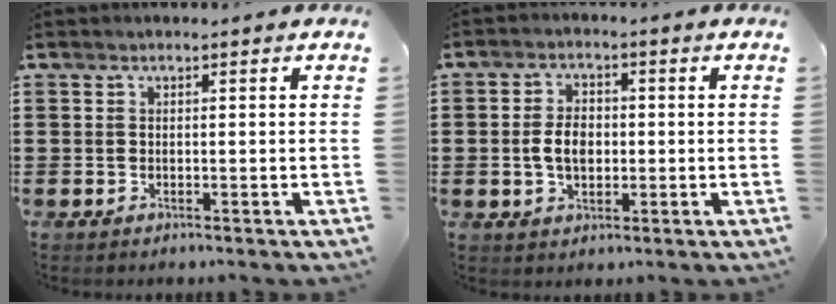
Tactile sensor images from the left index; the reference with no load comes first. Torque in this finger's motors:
{"motor_torque": [1.33, 0.80, 0.69, 0.07]}